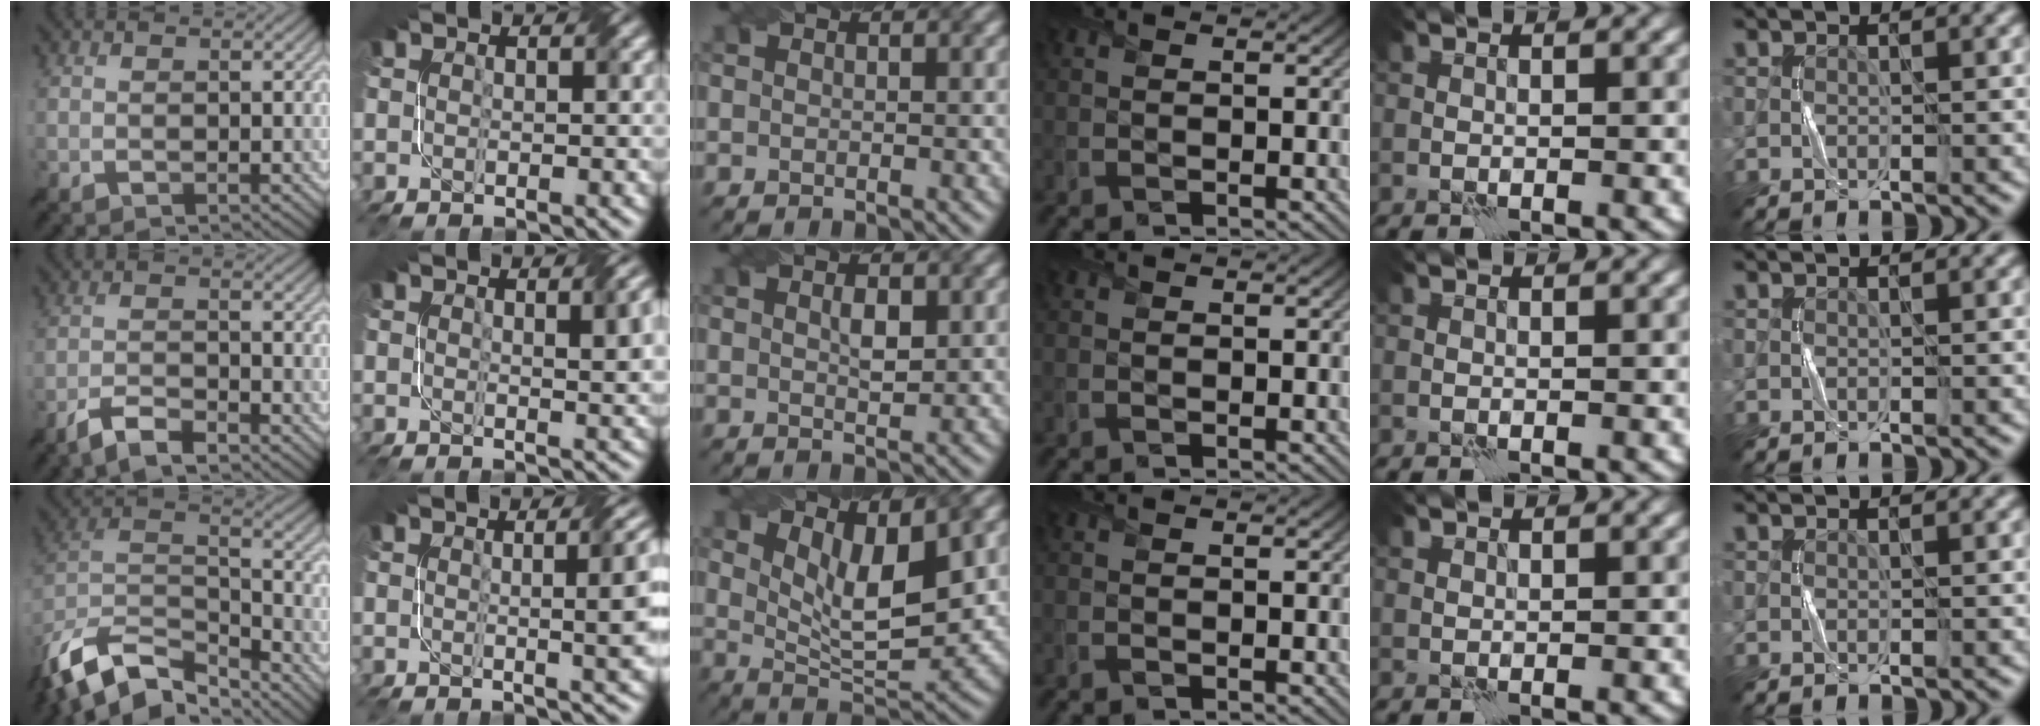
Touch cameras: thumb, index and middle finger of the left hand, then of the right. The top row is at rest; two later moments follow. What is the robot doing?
{"motion": "twist", "object": "screw"}